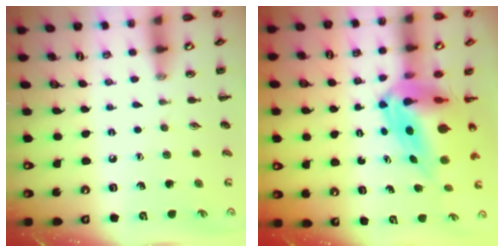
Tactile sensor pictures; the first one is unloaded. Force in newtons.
{"total": 10.1, "press": 9.6, "slide": 3.2}